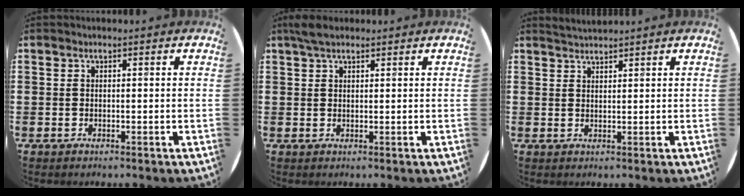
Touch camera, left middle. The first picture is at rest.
{"total": 2.7, "force": [2.0, 1.0, 1.5], "torque": [-0.034, 0.007, 0.037]}
{"total": 1.8, "force": [1.8, 0.0, 0.1], "torque": [-0.003, 0.001, 0.034]}